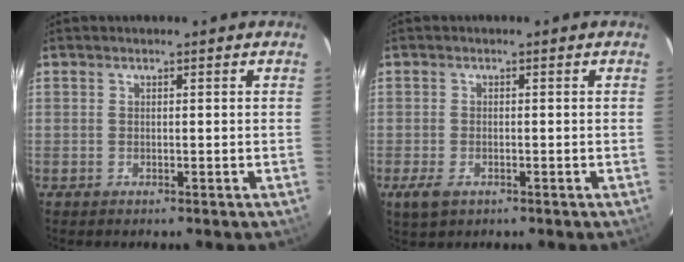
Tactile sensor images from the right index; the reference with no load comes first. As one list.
[{"total": 3.7, "force": [-1.9, 2.1, 2.4], "torque": [-0.054, -0.009, -0.032]}]